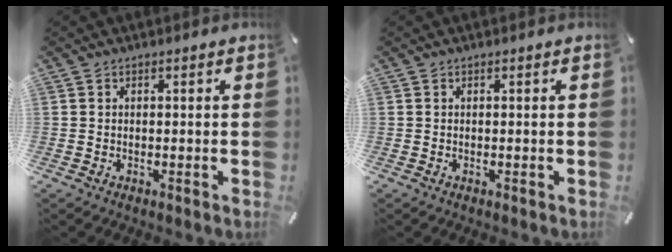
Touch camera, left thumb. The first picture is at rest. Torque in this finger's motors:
{"motor_torque": [0.00, 0.00, -0.01, 0.01, 0.00]}